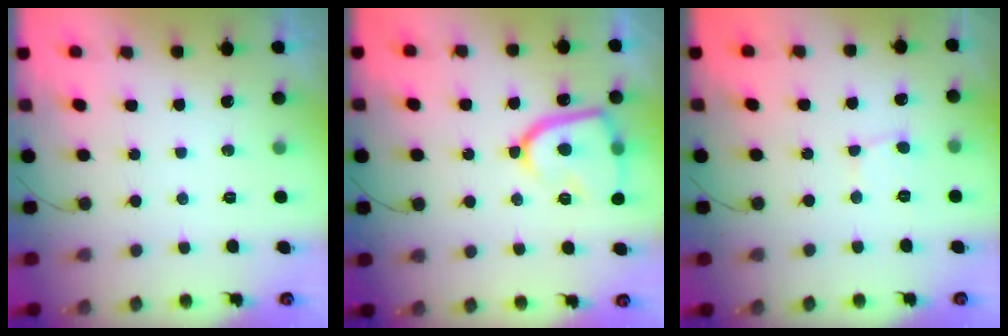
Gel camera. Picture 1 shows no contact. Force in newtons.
{"total": 15.7, "press": 15.6, "slide": 1.1}
{"total": 2.7, "press": 2.7, "slide": 0.3}